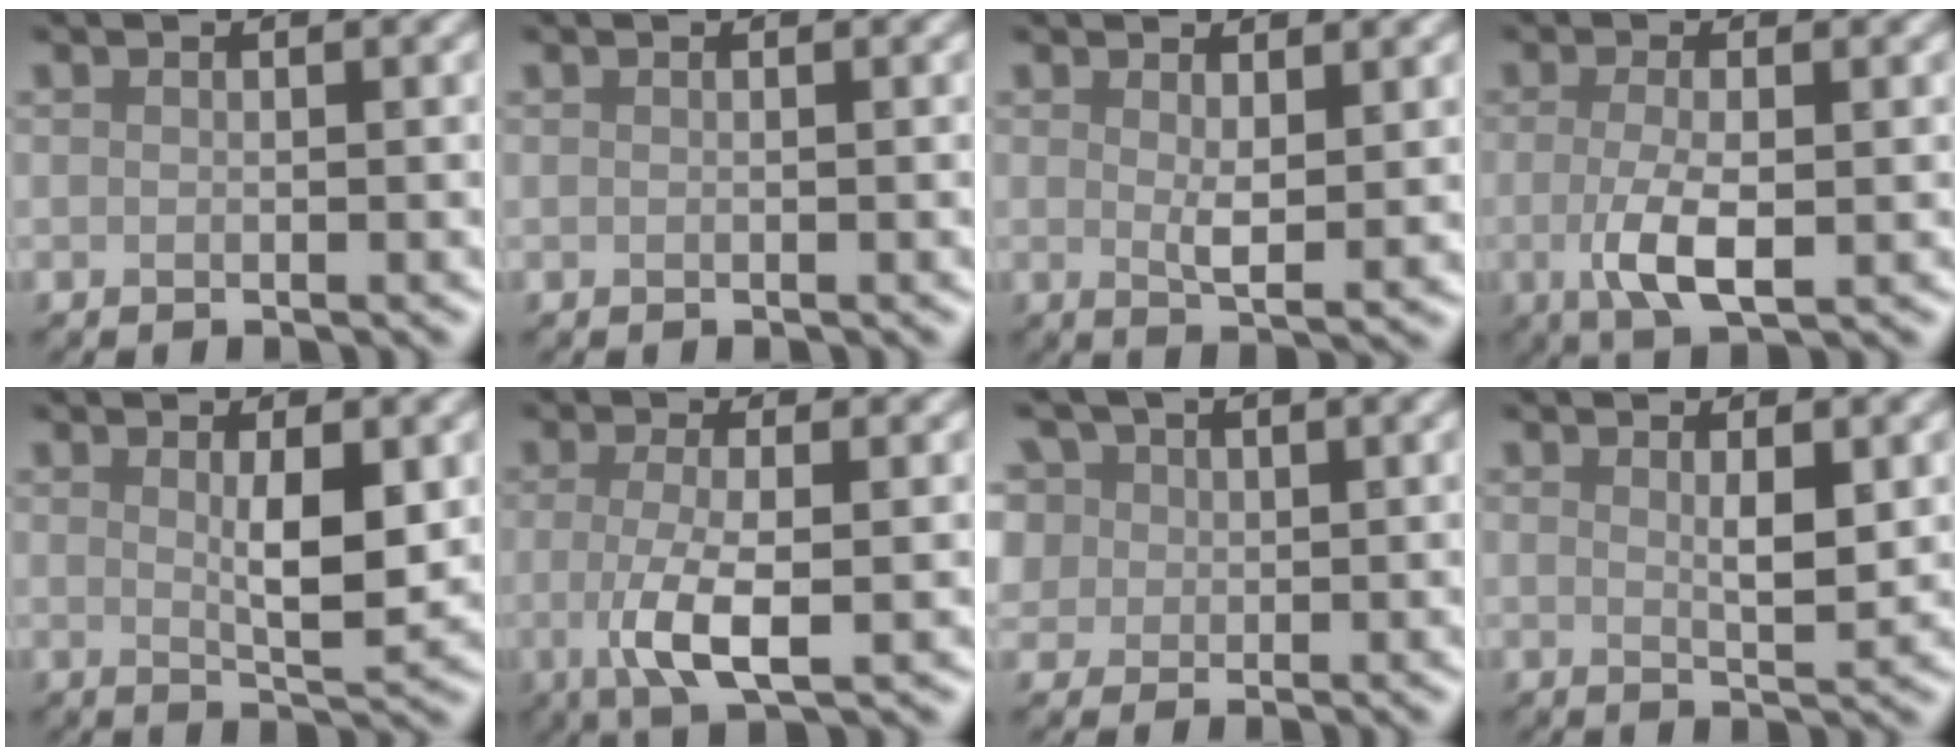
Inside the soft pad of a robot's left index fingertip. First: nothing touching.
{"total": 0.0}
{"total": 2.3, "force": [1.0, 0.5, 2.0], "torque": [-0.037, -0.011, 0.020]}
{"total": 4.1, "force": [-0.6, 1.4, 3.8], "torque": [-0.083, -0.010, -0.014]}
{"total": 3.6, "force": [0.8, 0.8, 3.4], "torque": [-0.054, -0.007, 0.016]}
{"total": 4.7, "force": [-0.7, 1.4, 4.4], "torque": [-0.090, -0.011, -0.016]}
{"total": 7.6, "force": [3.5, 5.7, 3.7], "torque": [-0.087, 0.027, 0.038]}
{"total": 2.1, "force": [0.8, 0.4, 1.9], "torque": [-0.030, -0.005, 0.014]}